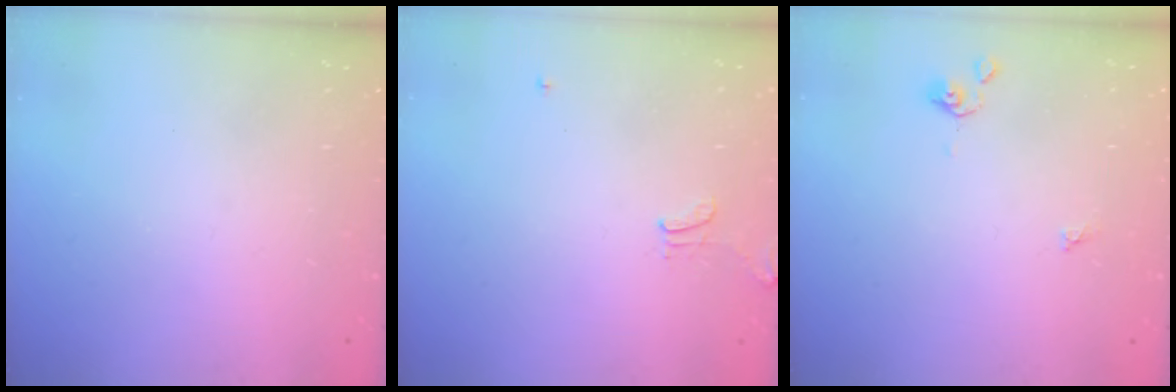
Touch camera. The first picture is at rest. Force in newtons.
{"total": 1.3, "press": 1.2, "slide": 0.5}
{"total": 2.1, "press": 2.1, "slide": 0.4}